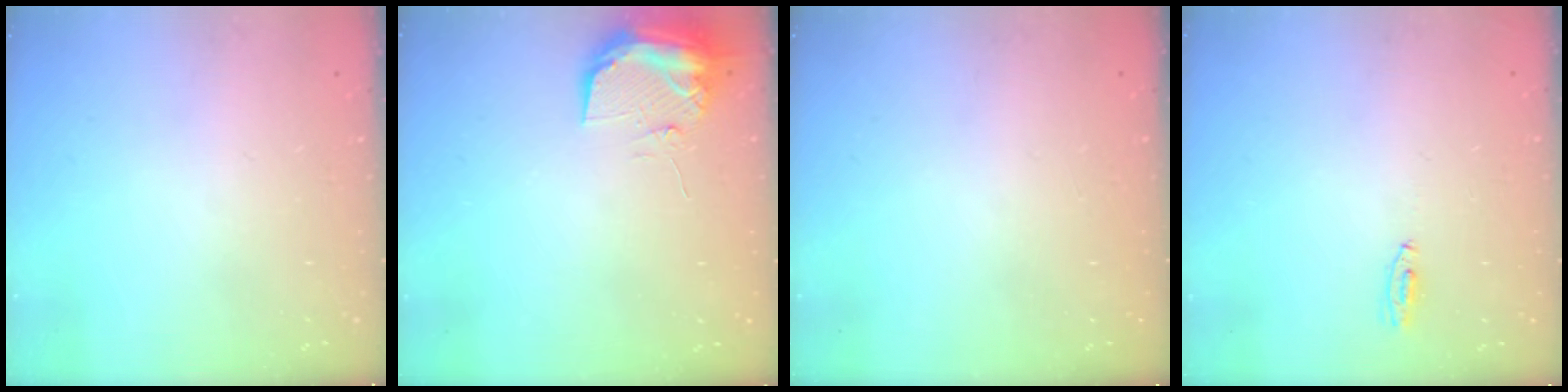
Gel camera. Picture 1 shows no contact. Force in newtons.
{"total": 10.4, "press": 10.4, "slide": 1.2}
{"total": 0.0}
{"total": 3.1, "press": 2.8, "slide": 1.3}